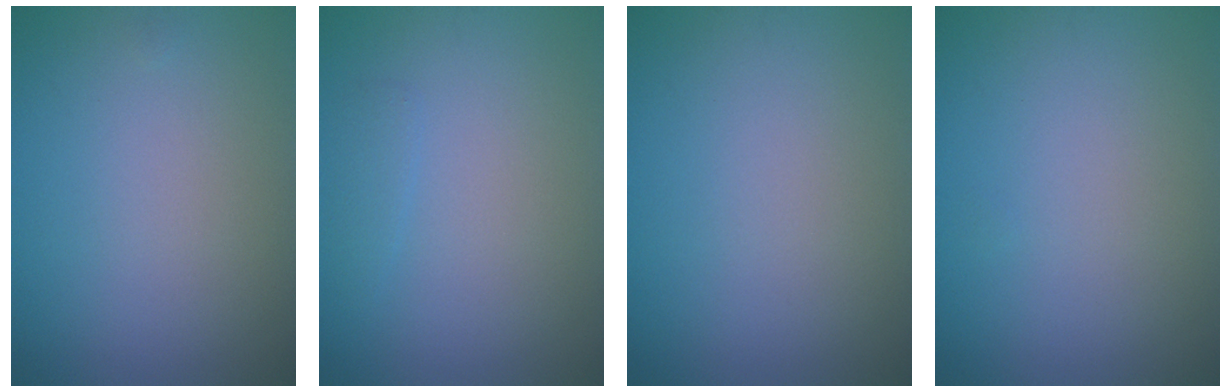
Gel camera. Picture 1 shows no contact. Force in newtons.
{"total": 0.8, "press": 0.8, "slide": 0.0}
{"total": 0.0}
{"total": 0.0}